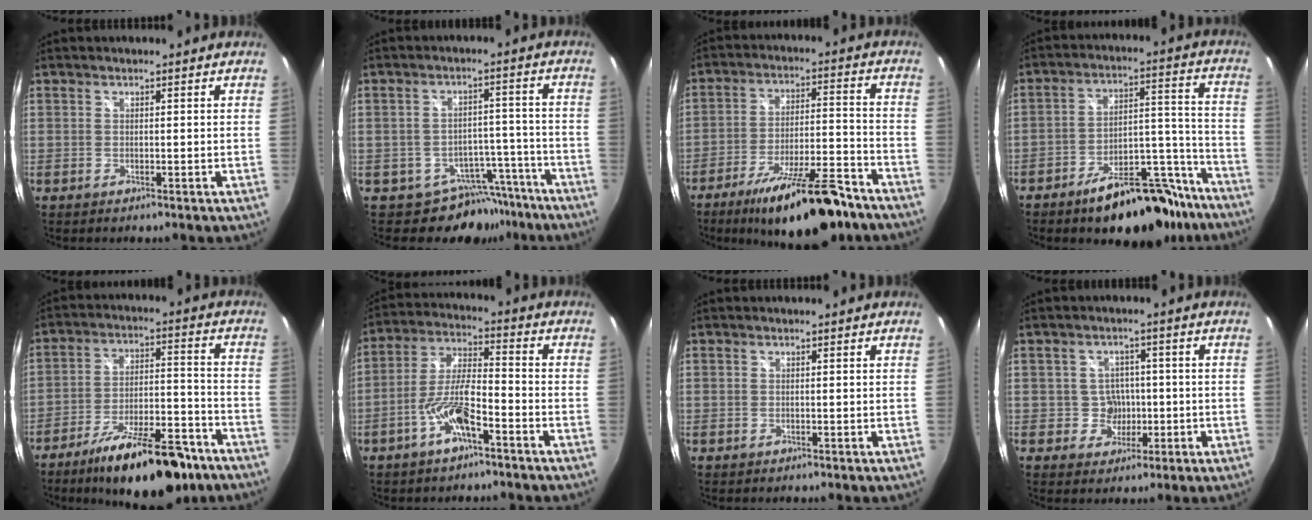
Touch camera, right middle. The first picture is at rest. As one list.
[{"total": 8.7, "force": [-7.0, 5.0, 1.2], "torque": [-0.004, 0.035, -0.084]}, {"total": 18.9, "force": [-14.3, 4.5, 11.5], "torque": [-0.196, -0.014, -0.213]}, {"total": 19.3, "force": [-15.3, 7.5, 9.0], "torque": [-0.124, 0.043, -0.199]}, {"total": 19.8, "force": [-14.6, 6.3, 11.9], "torque": [-0.193, -0.012, -0.214]}, {"total": 8.7, "force": [-4.9, 2.2, 6.8], "torque": [-0.149, 0.008, -0.090]}, {"total": 0.0}, {"total": 4.5, "force": [-0.9, 4.4, 0.4], "torque": [-0.012, 0.017, -0.003]}]